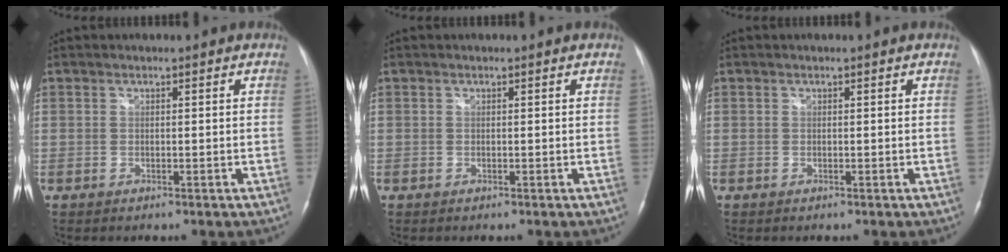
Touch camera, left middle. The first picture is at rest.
{"total": 0.0}
{"total": 0.0}